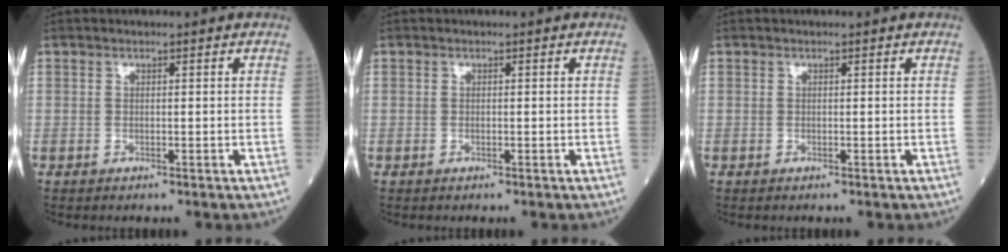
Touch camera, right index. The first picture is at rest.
{"total": 0.0}
{"total": 0.0}